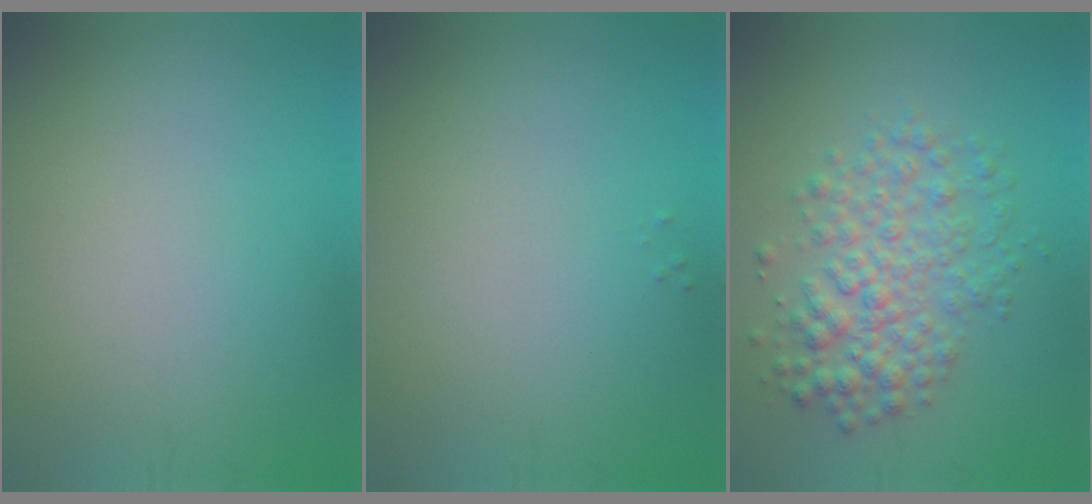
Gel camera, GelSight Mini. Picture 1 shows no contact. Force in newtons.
{"total": 0.0}
{"total": 4.8, "press": 4.8, "slide": 0.0}